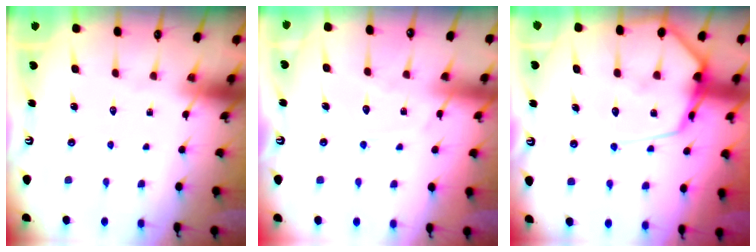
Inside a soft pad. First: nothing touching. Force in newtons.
{"total": 7.6, "press": 7.5, "slide": 0.8}
{"total": 13.9, "press": 13.8, "slide": 1.2}